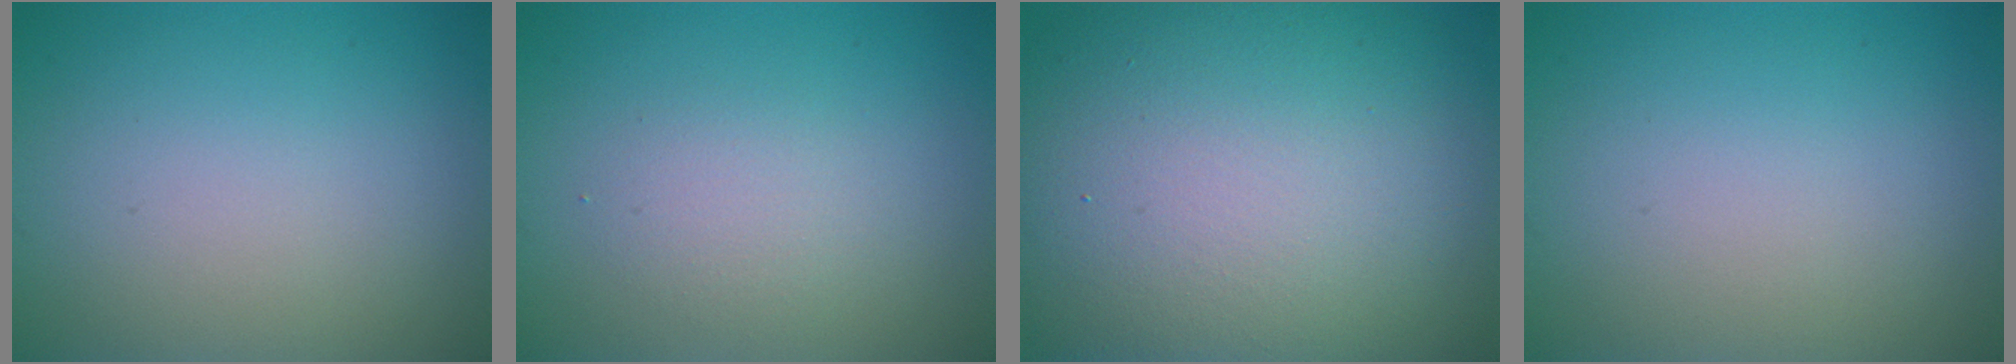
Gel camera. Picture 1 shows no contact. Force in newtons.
{"total": 2.0, "press": 2.0, "slide": 0.0}
{"total": 17.8, "press": 17.8, "slide": 0.6}
{"total": 0.0}